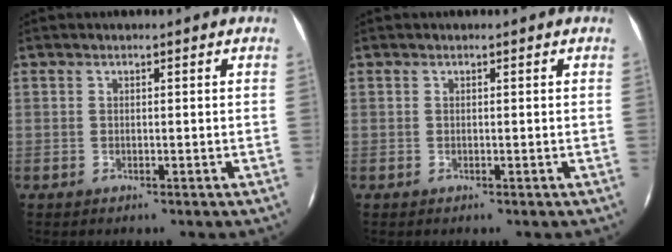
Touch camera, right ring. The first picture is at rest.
{"total": 0.0}